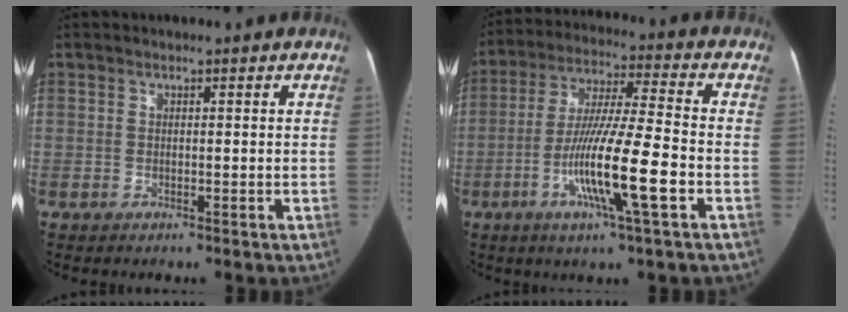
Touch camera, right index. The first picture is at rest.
{"total": 13.8, "force": [-4.5, 0.1, 13.1], "torque": [-0.247, -0.009, -0.087]}